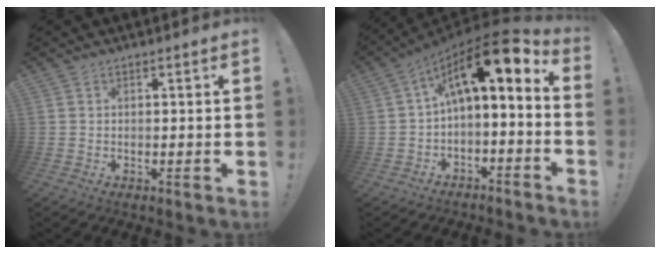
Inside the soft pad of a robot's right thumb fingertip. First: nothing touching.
{"total": 13.0, "force": [4.8, 3.7, 11.5], "torque": [-0.178, -0.043, 0.077]}